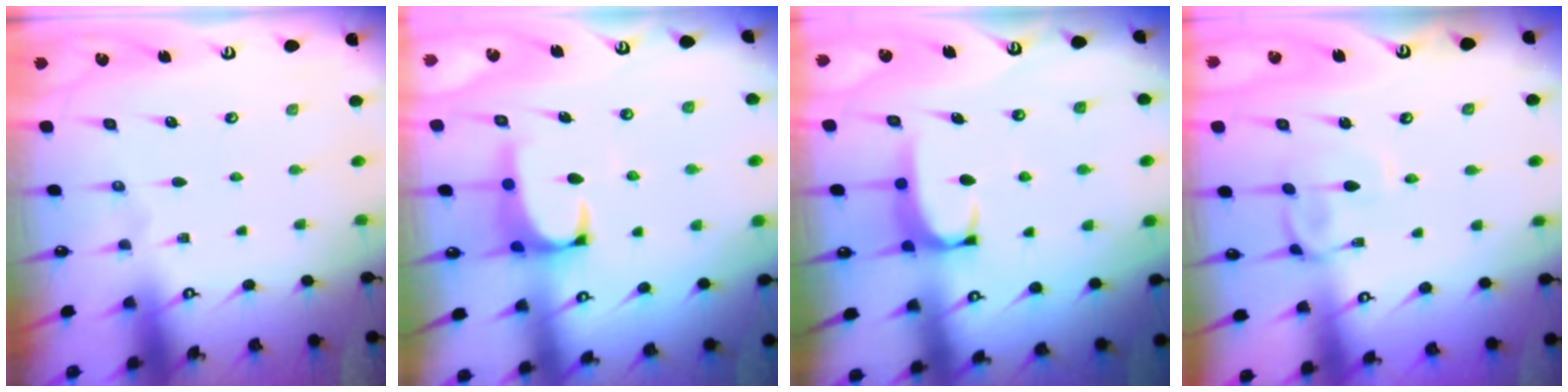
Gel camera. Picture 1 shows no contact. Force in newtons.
{"total": 1.8, "press": 1.6, "slide": 0.7}
{"total": 2.4, "press": 2.4, "slide": 0.6}
{"total": 0.7, "press": 0.1, "slide": 0.7}